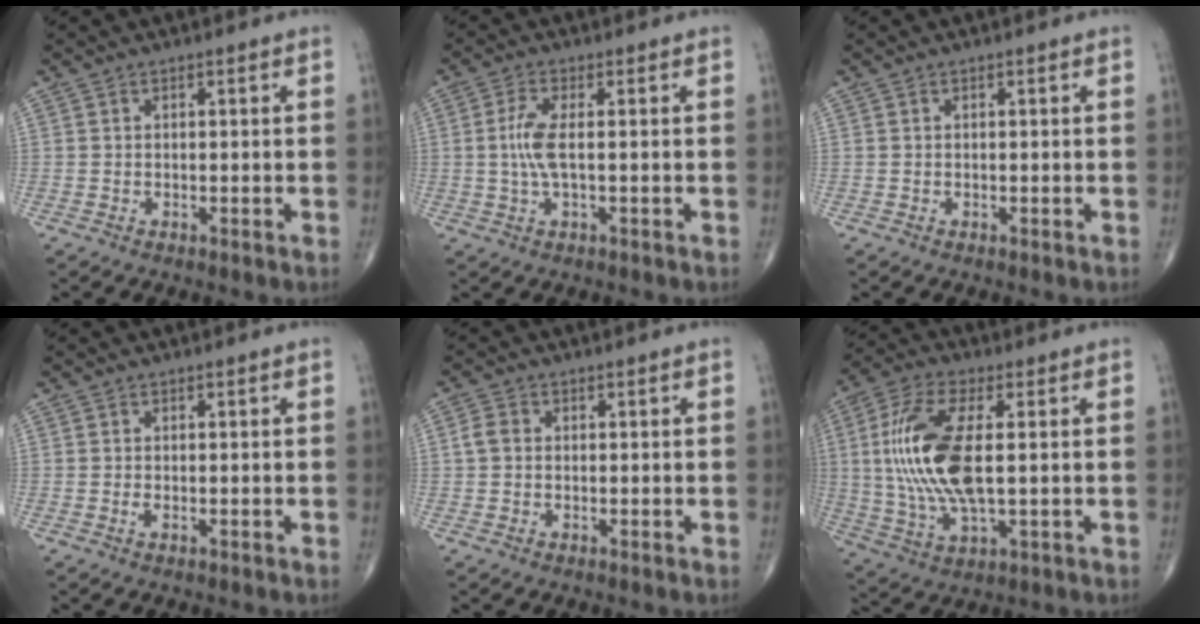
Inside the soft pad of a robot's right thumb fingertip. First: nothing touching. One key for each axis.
{"total": 5.0, "fx": 0.1, "fy": 1.3, "fz": 4.8, "tx": -0.124, "ty": 0.003, "tz": -0.001}
{"total": 0.0}
{"total": 0.7, "fx": -0.1, "fy": 0.3, "fz": 0.6, "tx": -0.010, "ty": -0.002, "tz": -0.003}
{"total": 2.6, "fx": 0.1, "fy": 2.1, "fz": 1.5, "tx": -0.027, "ty": 0.009, "tz": 0.000}
{"total": 17.0, "fx": 1.5, "fy": 6.8, "fz": 15.5, "tx": -0.334, "ty": 0.000, "tz": 0.030}